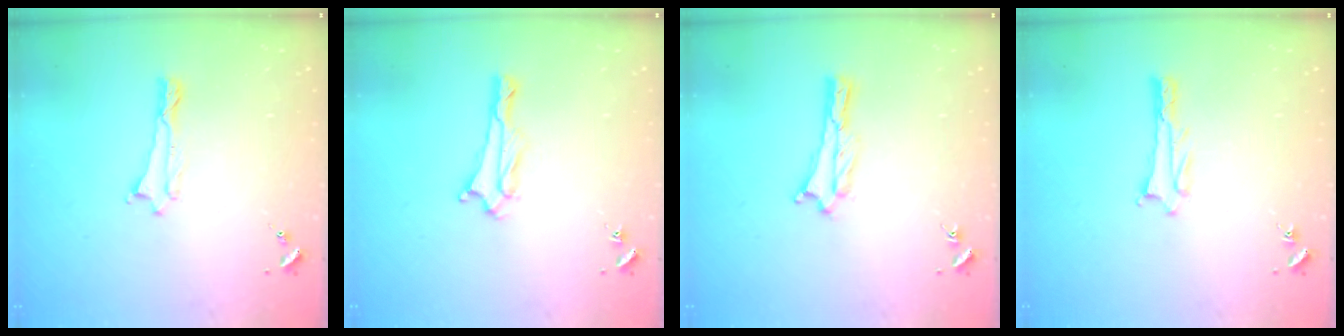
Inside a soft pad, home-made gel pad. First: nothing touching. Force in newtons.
{"total": 1.7, "press": 1.6, "slide": 0.3}
{"total": 0.0}
{"total": 0.8, "press": 0.8, "slide": 0.1}